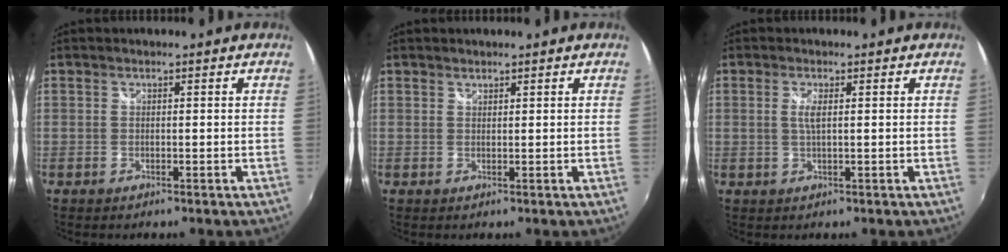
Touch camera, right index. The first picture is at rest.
{"total": 0.7, "force": [0.6, 0.3, 0.0], "torque": [0.001, 0.001, 0.011]}
{"total": 2.1, "force": [0.5, 0.2, 2.0], "torque": [-0.040, 0.003, 0.009]}